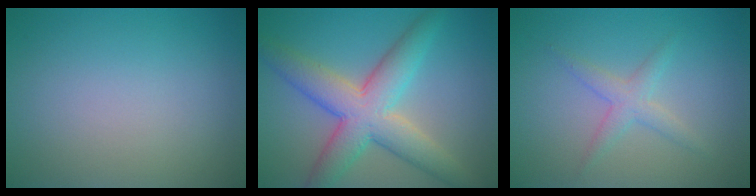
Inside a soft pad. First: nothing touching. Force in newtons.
{"total": 7.5, "press": 7.5, "slide": 0.3}
{"total": 2.0, "press": 2.0, "slide": 0.0}